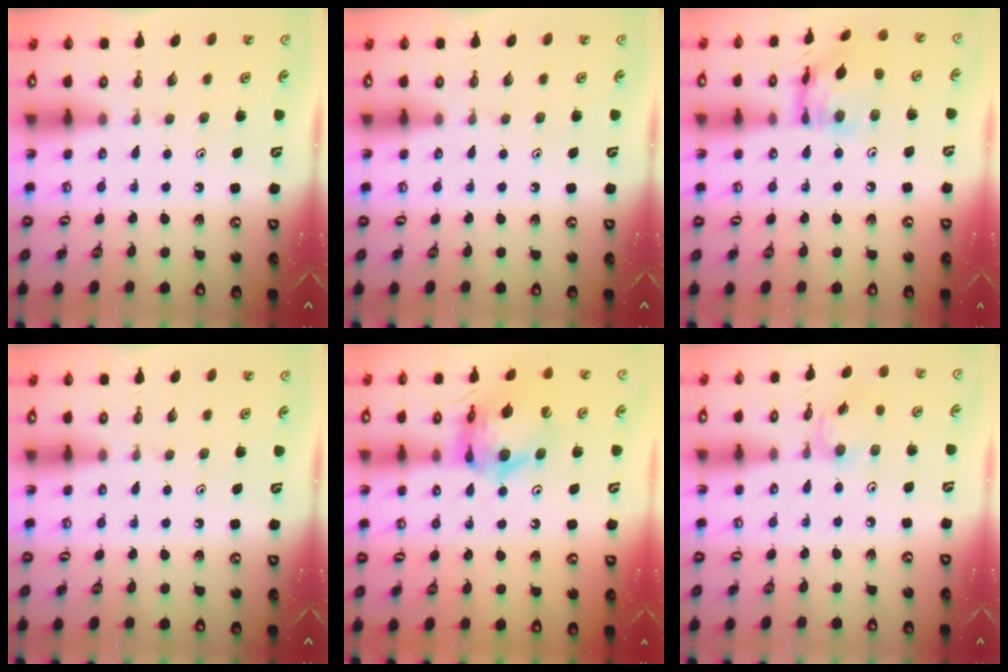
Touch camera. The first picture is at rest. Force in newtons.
{"total": 0.0}
{"total": 13.2, "press": 13.2, "slide": 1.3}
{"total": 0.0}
{"total": 13.9, "press": 13.8, "slide": 1.5}
{"total": 5.2, "press": 5.2, "slide": 0.3}